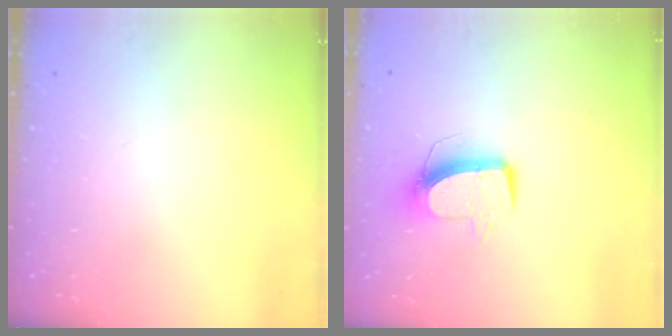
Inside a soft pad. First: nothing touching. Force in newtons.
{"total": 10.0, "press": 10.0, "slide": 0.3}